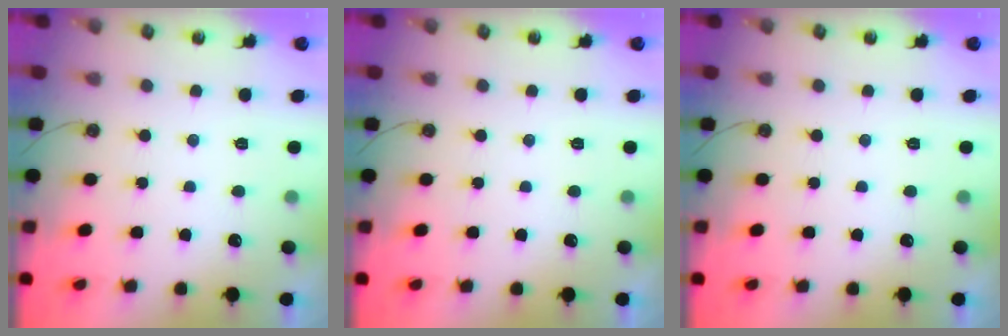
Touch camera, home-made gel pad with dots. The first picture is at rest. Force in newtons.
{"total": 0.0}
{"total": 0.0}